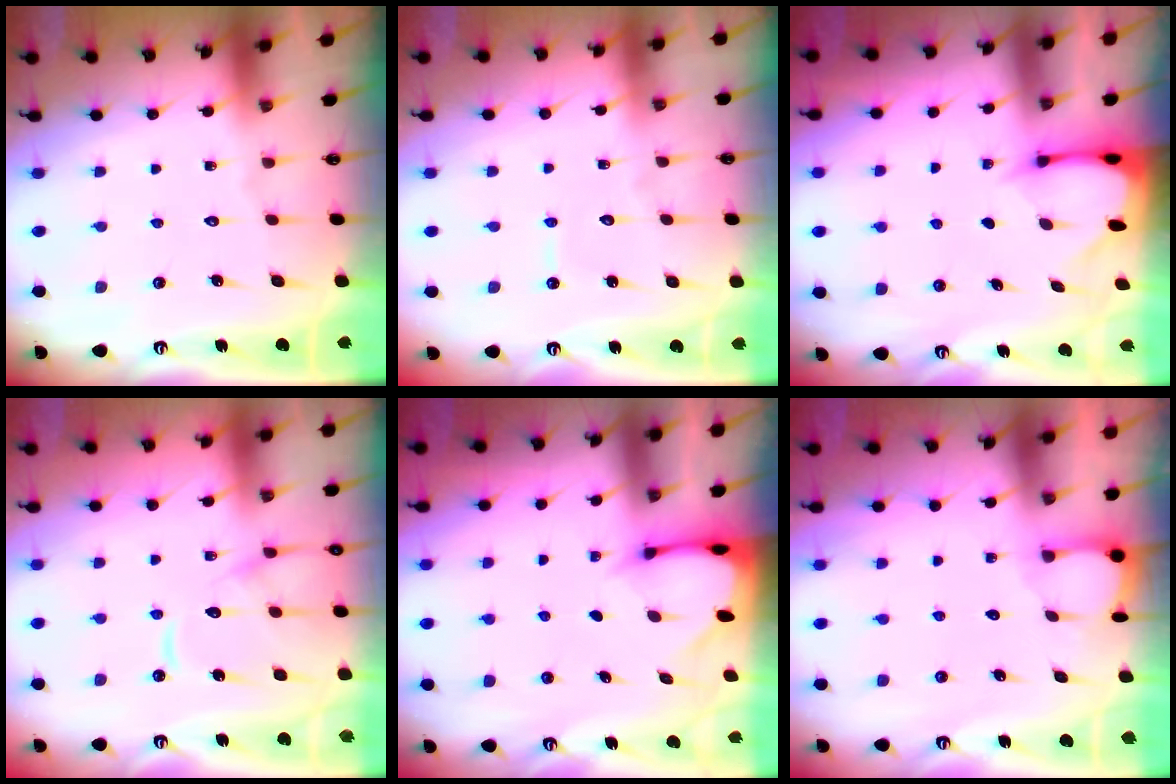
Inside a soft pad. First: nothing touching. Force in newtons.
{"total": 3.2, "press": 3.2, "slide": 0.3}
{"total": 2.4, "press": 2.4, "slide": 0.3}
{"total": 12.3, "press": 12.2, "slide": 1.3}
{"total": 2.4, "press": 2.4, "slide": 0.1}
{"total": 2.0, "press": 2.0, "slide": 0.2}